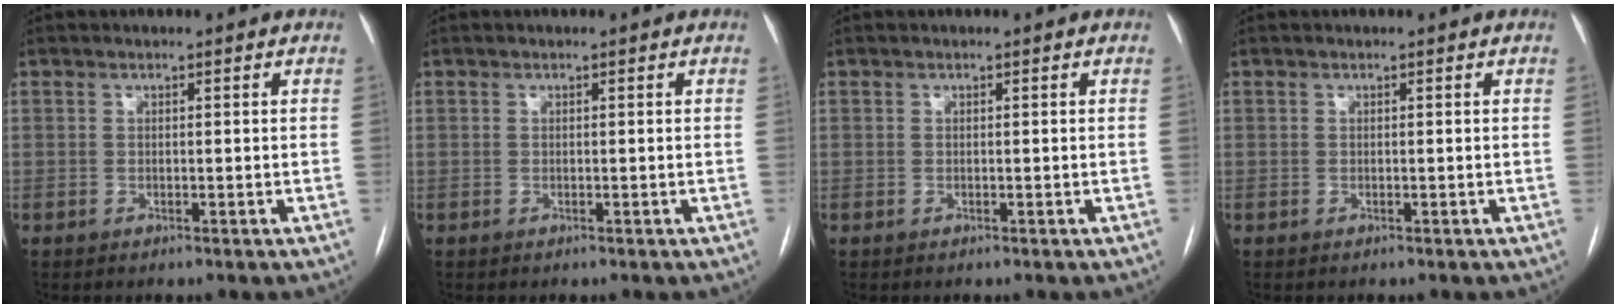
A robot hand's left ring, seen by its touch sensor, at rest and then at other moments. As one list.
[{"total": 0.0}, {"total": 0.0}, {"total": 0.0}]